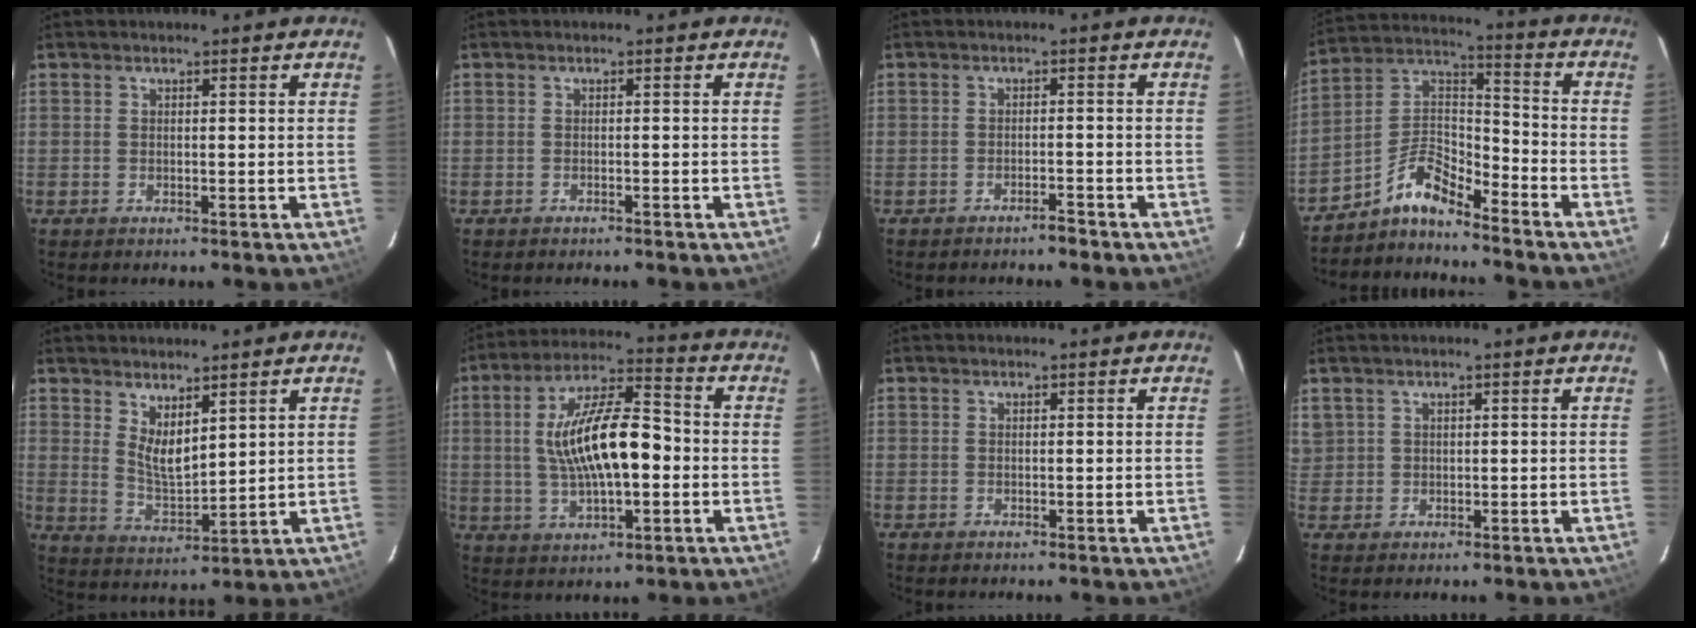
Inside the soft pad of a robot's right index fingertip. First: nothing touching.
{"total": 0.8, "force": [-0.8, 0.2, 0.2], "torque": [-0.006, 0.002, -0.012]}
{"total": 2.0, "force": [-1.9, 0.4, 0.7], "torque": [-0.018, 0.002, -0.025]}
{"total": 8.8, "force": [-7.3, 2.5, 4.2], "torque": [-0.107, 0.040, -0.152]}
{"total": 6.2, "force": [4.0, 2.2, 4.2], "torque": [-0.073, -0.015, 0.079]}
{"total": 15.2, "force": [-0.6, 5.5, 14.2], "torque": [-0.261, 0.016, -0.007]}
{"total": 0.0}
{"total": 3.0, "force": [1.4, 2.7, 0.4], "torque": [0.002, 0.008, 0.032]}